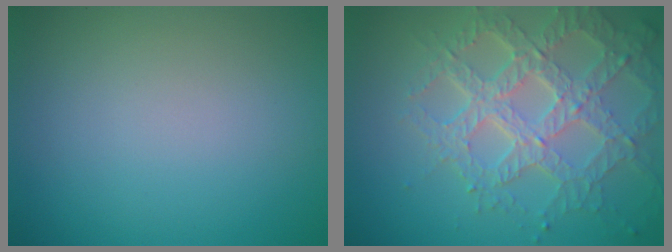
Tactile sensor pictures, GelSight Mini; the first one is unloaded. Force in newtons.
{"total": 7.1, "press": 5.2, "slide": 4.9}